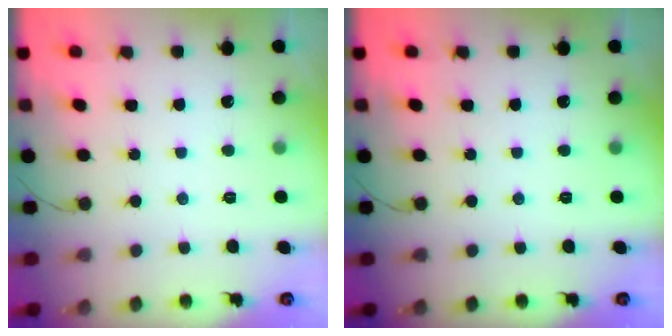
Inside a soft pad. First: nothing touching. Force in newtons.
{"total": 0.0}